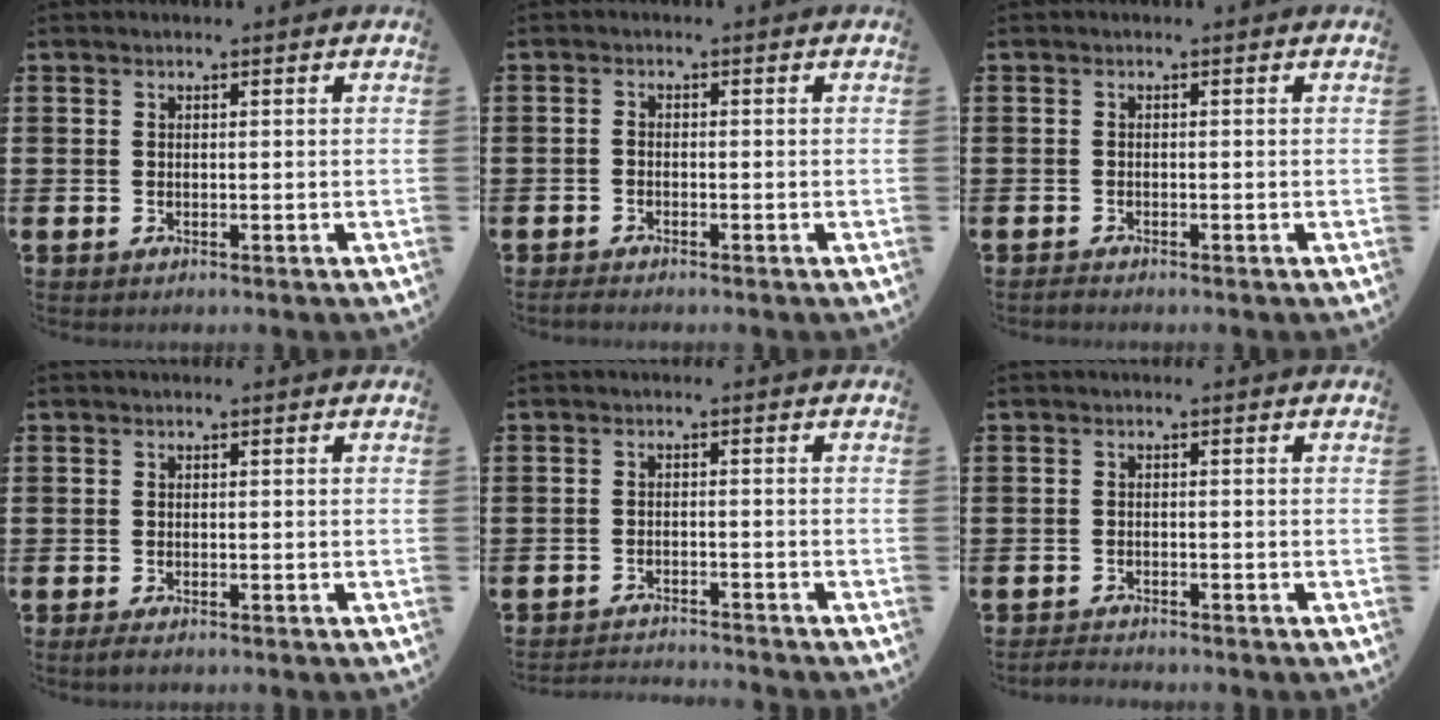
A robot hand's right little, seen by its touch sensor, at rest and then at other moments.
{"total": 1.1, "force": [-1.0, 0.3, 0.6], "torque": [-0.011, 0.002, -0.020]}
{"total": 0.6, "force": [-0.5, 0.1, 0.1], "torque": [-0.003, -0.001, -0.011]}
{"total": 0.8, "force": [-0.4, 0.3, 0.7], "torque": [-0.012, -0.001, -0.008]}
{"total": 2.0, "force": [-2.0, -0.1, -0.1], "torque": [-0.002, 0.003, -0.043]}
{"total": 1.2, "force": [-1.2, 0.1, 0.1], "torque": [-0.005, 0.002, -0.025]}